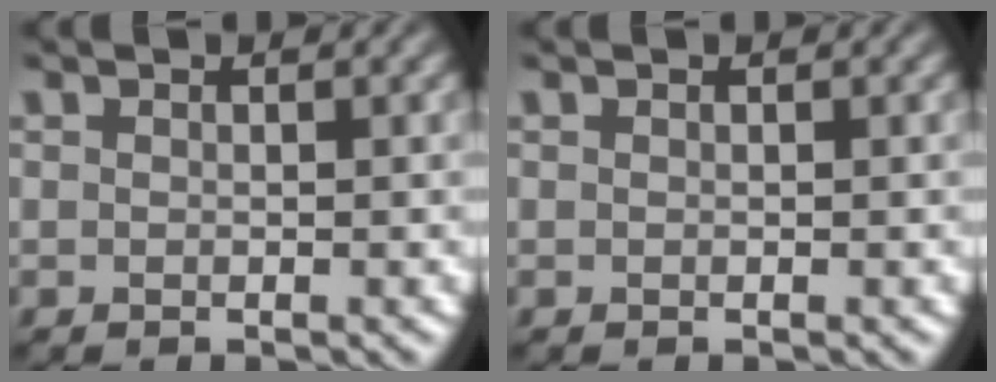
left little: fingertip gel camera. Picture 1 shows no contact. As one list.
[{"total": 0.0}]